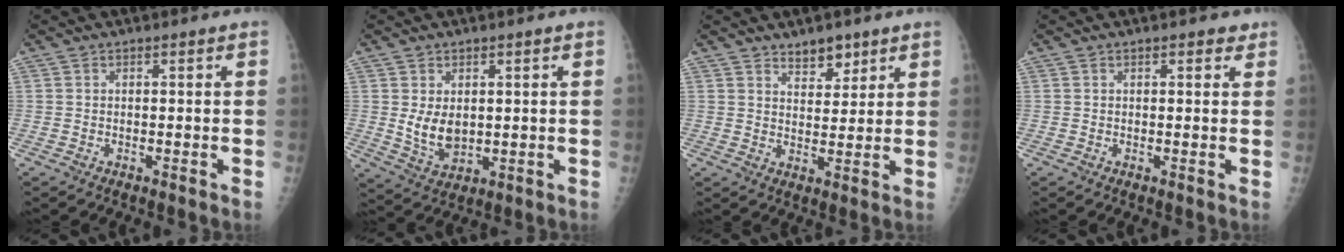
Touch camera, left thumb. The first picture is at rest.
{"total": 6.1, "force": [0.7, 4.0, 4.5], "torque": [-0.065, -0.017, 0.028]}
{"total": 4.7, "force": [3.4, 2.5, 2.1], "torque": [-0.008, -0.025, 0.055]}
{"total": 1.6, "force": [1.0, 0.9, 0.9], "torque": [0.000, -0.002, 0.007]}